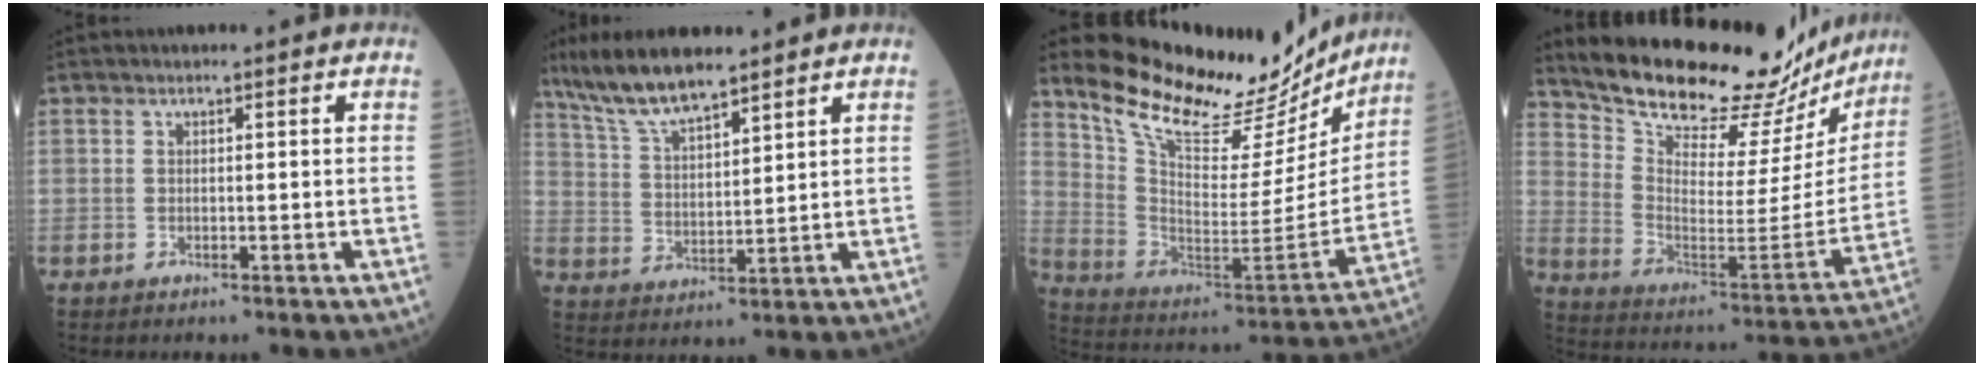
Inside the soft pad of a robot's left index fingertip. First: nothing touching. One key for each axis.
{"total": 9.6, "fx": 8.0, "fy": 1.6, "fz": 5.1, "tx": -0.109, "ty": 0.009, "tz": 0.157}
{"total": 22.5, "fx": 20.4, "fy": 5.6, "fz": 7.7, "tx": -0.132, "ty": -0.046, "tz": 0.309}
{"total": 26.0, "fx": 23.8, "fy": 6.7, "fz": 8.1, "tx": -0.135, "ty": -0.068, "tz": 0.325}